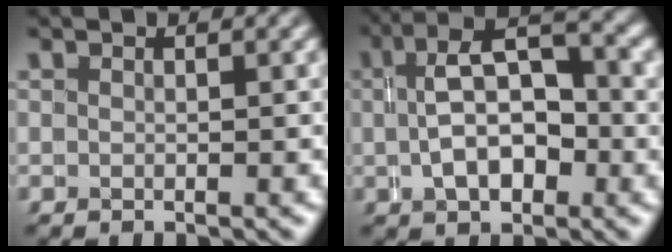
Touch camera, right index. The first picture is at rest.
{"total": 5.7, "force": [0.1, 2.4, 5.2], "torque": [-0.078, 0.010, 0.002]}